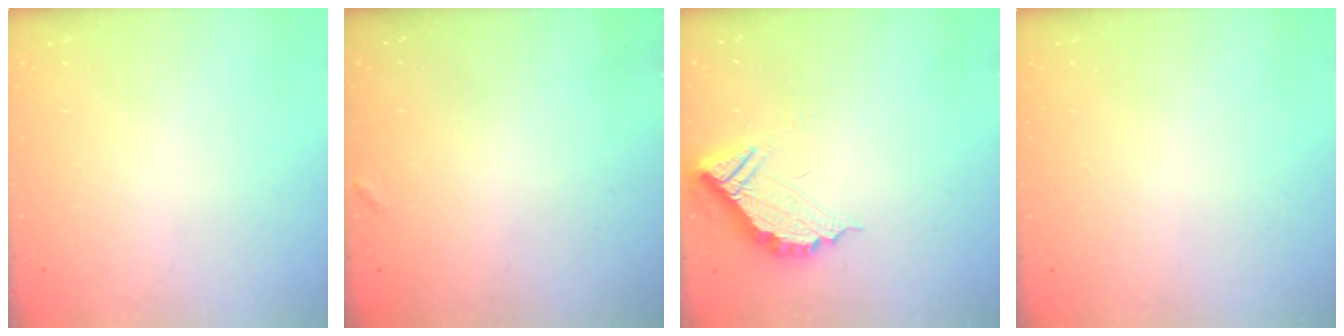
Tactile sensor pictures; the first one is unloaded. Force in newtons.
{"total": 4.1, "press": 4.1, "slide": 0.1}
{"total": 10.6, "press": 10.5, "slide": 1.0}
{"total": 0.0}